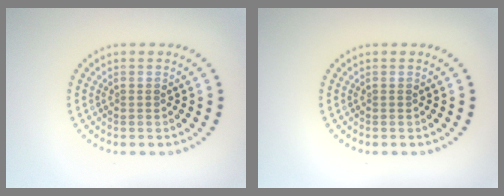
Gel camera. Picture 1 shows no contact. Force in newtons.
{"total": 0.0}